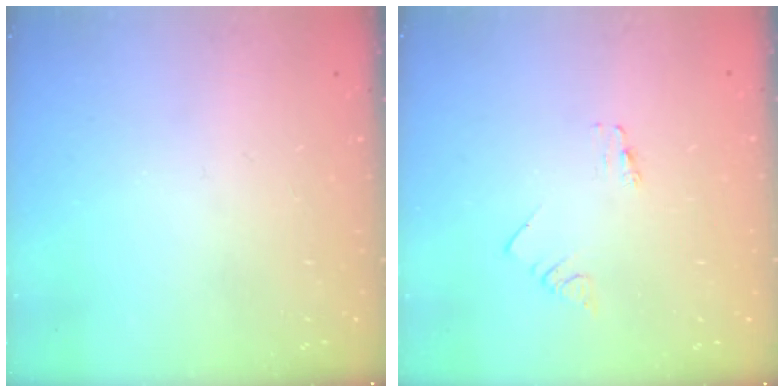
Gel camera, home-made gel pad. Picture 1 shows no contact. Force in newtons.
{"total": 0.0}